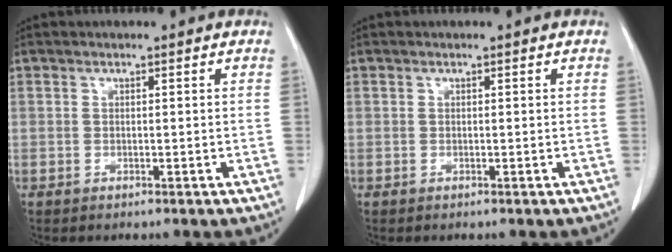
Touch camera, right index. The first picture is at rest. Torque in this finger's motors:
{"motor_torque": [0.00, 0.00, 0.05, 0.00]}